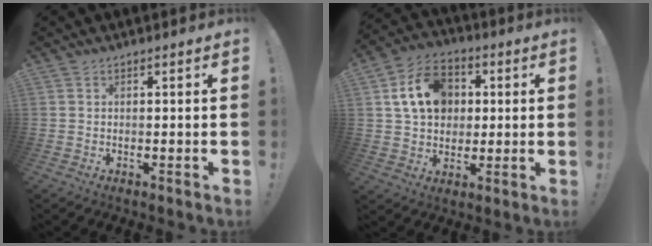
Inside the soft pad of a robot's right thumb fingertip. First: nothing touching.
{"total": 15.6, "force": [3.8, 12.1, 9.0], "torque": [-0.140, 0.003, 0.080]}